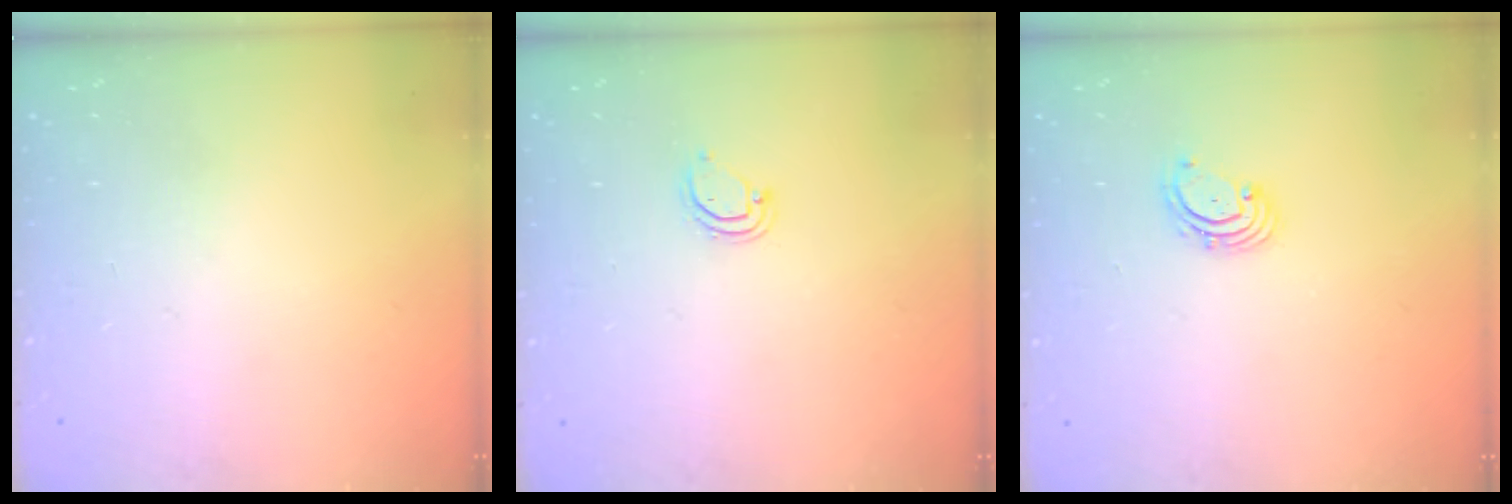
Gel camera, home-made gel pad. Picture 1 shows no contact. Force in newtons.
{"total": 3.6, "press": 3.5, "slide": 0.4}
{"total": 1.8, "press": 1.7, "slide": 0.7}